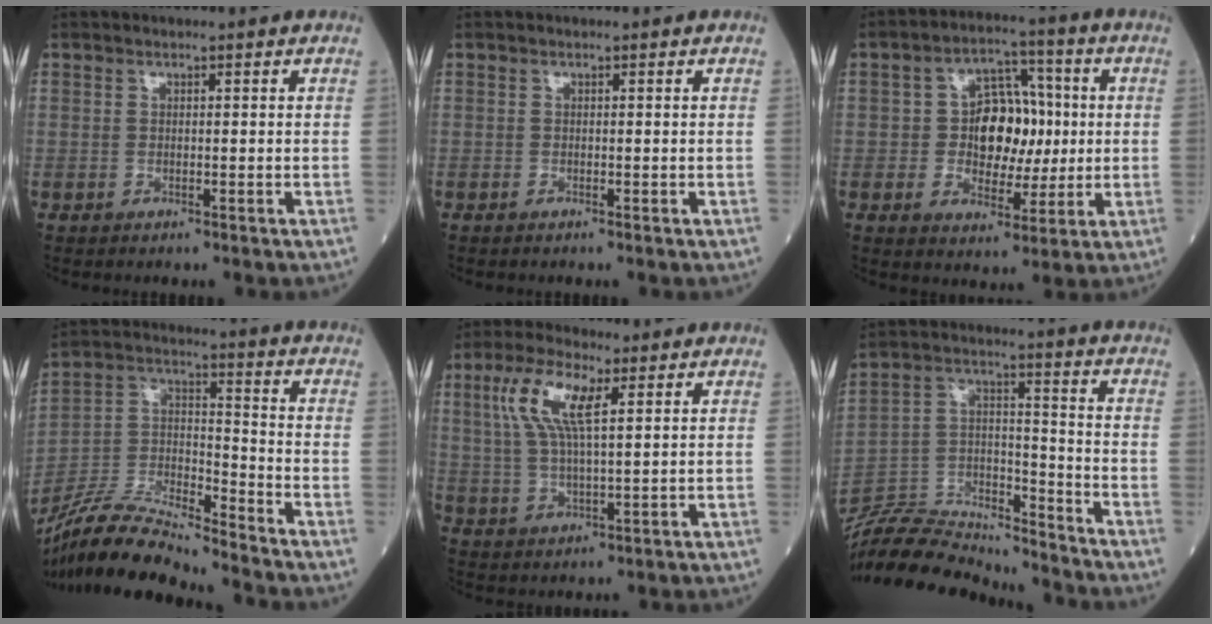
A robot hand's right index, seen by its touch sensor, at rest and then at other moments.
{"total": 0.0}
{"total": 9.9, "force": [0.4, 6.5, 7.5], "torque": [-0.114, 0.026, 0.010]}
{"total": 13.7, "force": [-12.8, 0.0, 4.8], "torque": [-0.094, 0.005, -0.243]}
{"total": 9.1, "force": [3.4, 2.2, 8.2], "torque": [-0.177, 0.014, 0.067]}
{"total": 16.1, "force": [-15.9, 1.3, 2.2], "torque": [-0.046, 0.029, -0.276]}